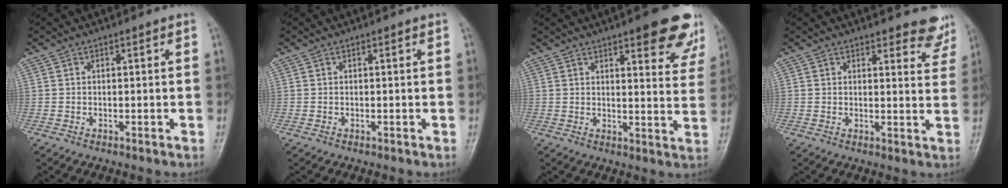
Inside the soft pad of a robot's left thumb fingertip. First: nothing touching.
{"total": 0.0}
{"total": 13.1, "force": [8.4, 3.9, 9.4], "torque": [-0.073, -0.039, 0.094]}
{"total": 6.6, "force": [5.9, 2.2, 2.0], "torque": [0.017, -0.036, 0.053]}